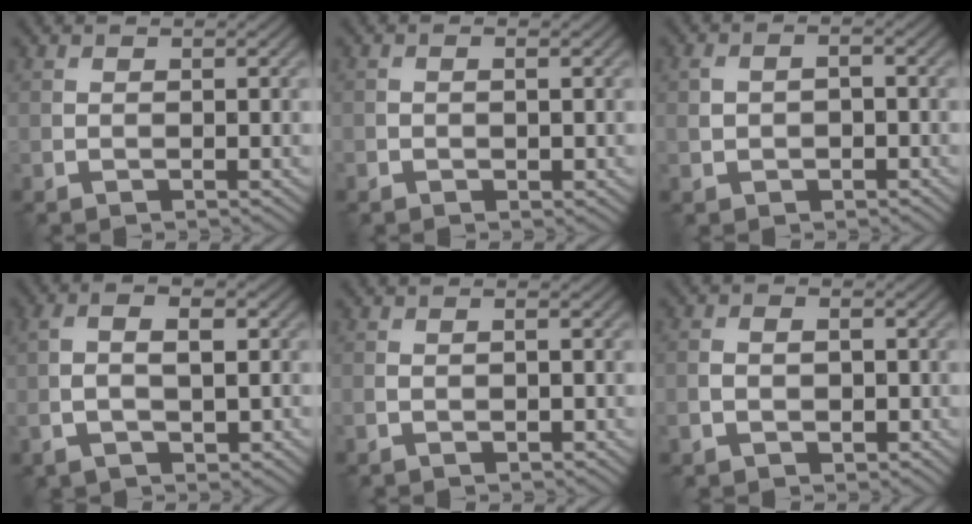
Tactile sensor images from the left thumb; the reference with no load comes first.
{"total": 1.1, "force": [-0.3, 0.6, 0.9], "torque": [-0.013, 0.001, -0.004]}
{"total": 2.8, "force": [-0.4, 2.0, 1.9], "torque": [-0.047, -0.002, -0.005]}
{"total": 5.8, "force": [-0.7, 2.7, 5.1], "torque": [-0.101, 0.004, -0.014]}
{"total": 1.5, "force": [-0.6, 0.6, 1.3], "torque": [-0.025, 0.001, -0.013]}
{"total": 3.3, "force": [-1.1, 2.2, 2.2], "torque": [-0.039, 0.000, -0.019]}